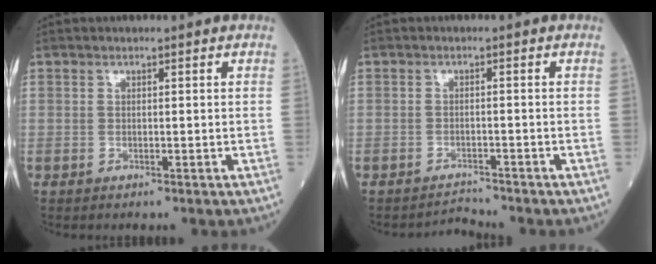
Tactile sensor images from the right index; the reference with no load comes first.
{"total": 2.1, "force": [-1.8, -0.5, -0.8], "torque": [0.016, -0.011, -0.027]}